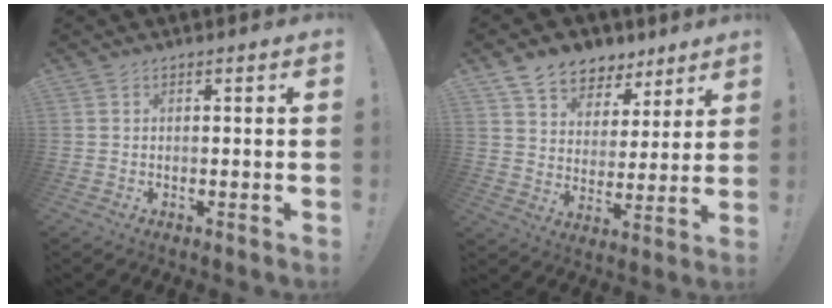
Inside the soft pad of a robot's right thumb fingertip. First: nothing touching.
{"total": 9.7, "force": [7.1, 6.2, 2.2], "torque": [-0.040, -0.050, 0.138]}